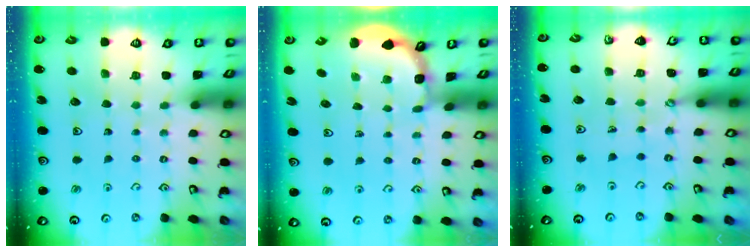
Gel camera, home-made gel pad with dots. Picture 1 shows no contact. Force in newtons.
{"total": 1.5, "press": 1.5, "slide": 0.2}
{"total": 1.0, "press": 1.0, "slide": 0.2}